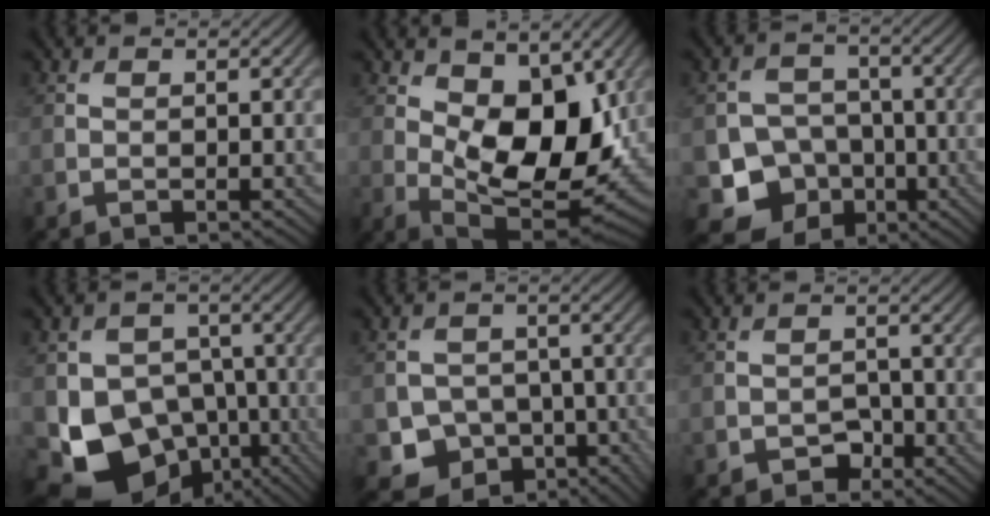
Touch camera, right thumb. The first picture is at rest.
{"total": 13.0, "force": [2.4, 6.8, 10.8], "torque": [-0.188, -0.015, 0.043]}
{"total": 8.3, "force": [-3.6, 6.8, 3.1], "torque": [-0.061, -0.024, -0.068]}
{"total": 11.3, "force": [-4.4, 8.7, 5.7], "torque": [-0.108, -0.032, -0.080]}
{"total": 7.3, "force": [-3.3, 5.9, 2.9], "torque": [-0.050, -0.022, -0.057]}
{"total": 2.2, "force": [-1.5, 1.4, 0.9], "torque": [-0.008, 0.005, -0.026]}